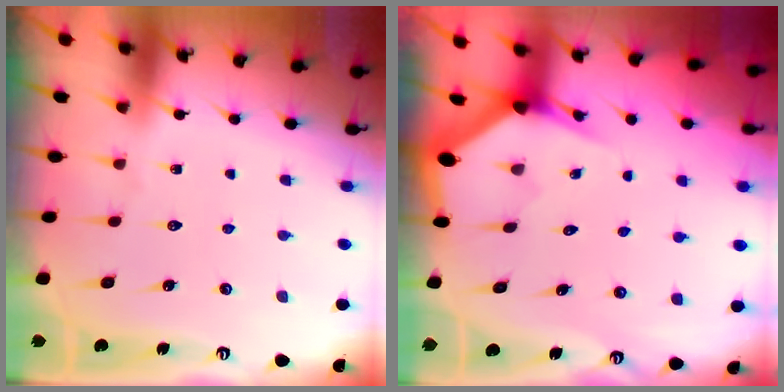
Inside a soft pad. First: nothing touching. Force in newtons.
{"total": 3.0, "press": 3.0, "slide": 0.0}